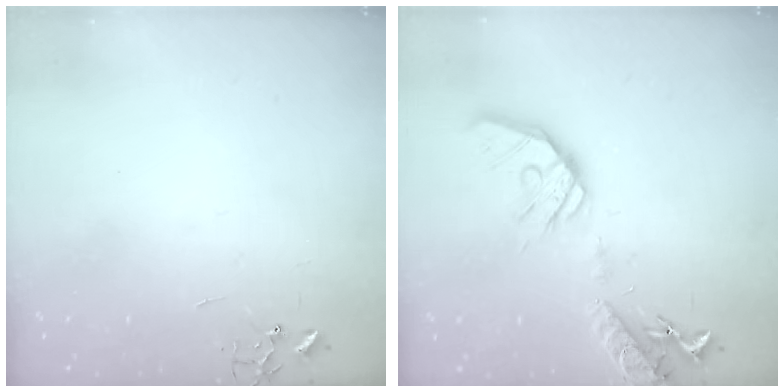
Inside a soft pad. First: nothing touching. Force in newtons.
{"total": 17.8, "press": 17.5, "slide": 3.0}